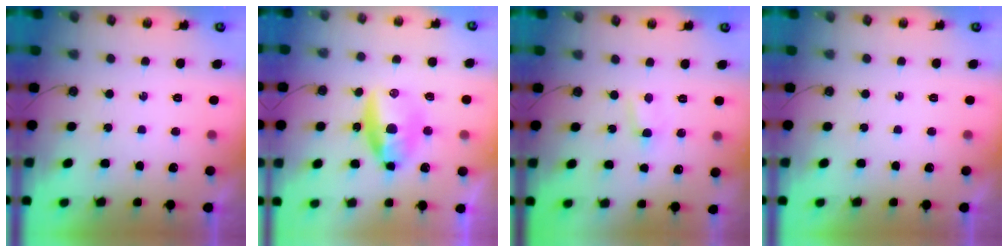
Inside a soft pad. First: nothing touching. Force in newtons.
{"total": 10.3, "press": 10.3, "slide": 0.8}
{"total": 2.8, "press": 2.8, "slide": 0.3}
{"total": 0.0}